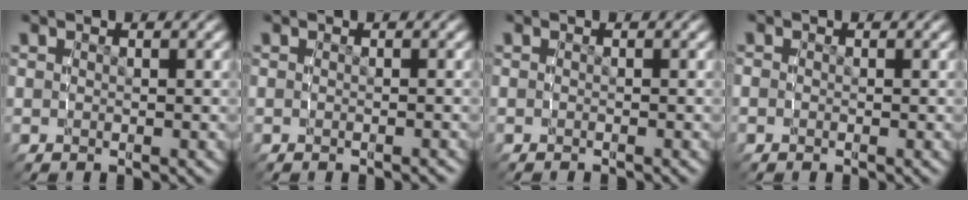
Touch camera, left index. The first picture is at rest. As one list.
[{"total": 0.6, "force": [-0.6, 0.1, 0.3], "torque": [-0.004, 0.003, -0.011]}, {"total": 0.7, "force": [-0.7, 0.0, 0.1], "torque": [-0.005, -0.001, -0.012]}, {"total": 0.7, "force": [-0.3, 0.6, 0.4], "torque": [-0.010, -0.001, -0.007]}]